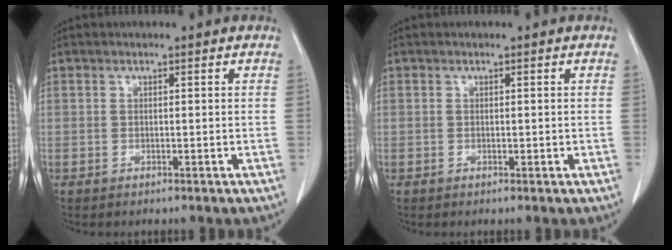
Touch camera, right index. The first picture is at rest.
{"total": 0.0}